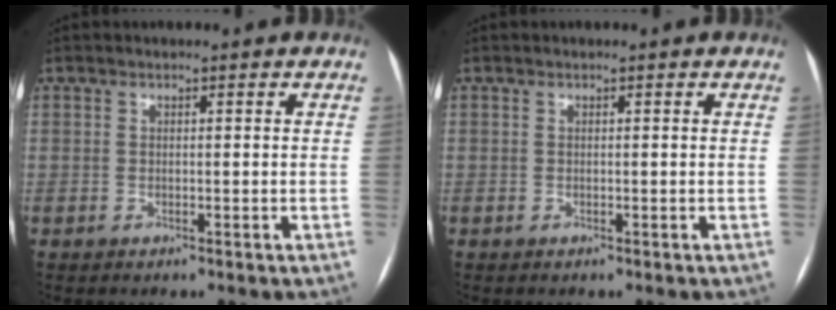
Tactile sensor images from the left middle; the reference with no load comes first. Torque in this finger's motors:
{"motor_torque": [0.00, 0.00, 0.00, 0.00]}